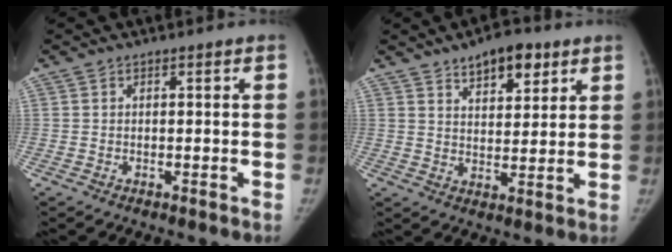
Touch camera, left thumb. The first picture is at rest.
{"total": 8.7, "force": [5.4, 4.2, 5.4], "torque": [-0.051, -0.026, 0.081]}